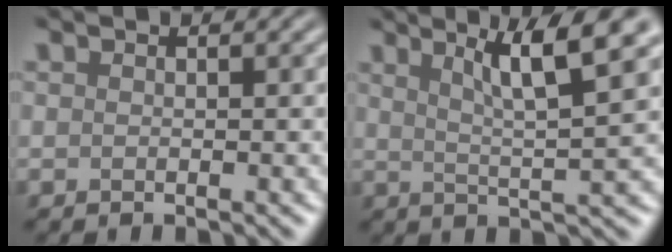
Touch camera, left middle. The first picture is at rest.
{"total": 7.1, "force": [3.4, 1.1, 6.2], "torque": [-0.087, 0.009, 0.056]}